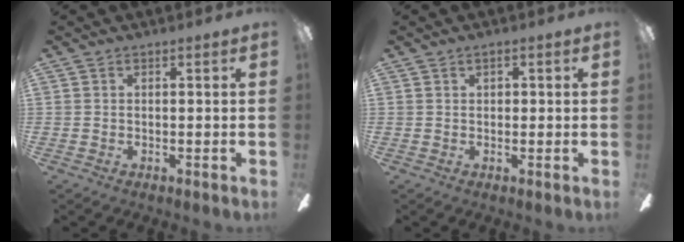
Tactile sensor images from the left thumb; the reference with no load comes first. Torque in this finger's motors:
{"motor_torque": [0.00, -0.15, 0.12, 0.06, -0.02]}